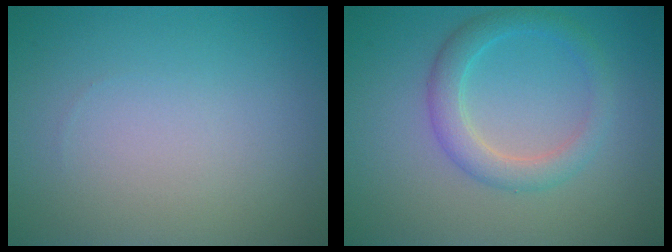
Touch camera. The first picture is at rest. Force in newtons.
{"total": 3.0, "press": 3.0, "slide": 0.1}